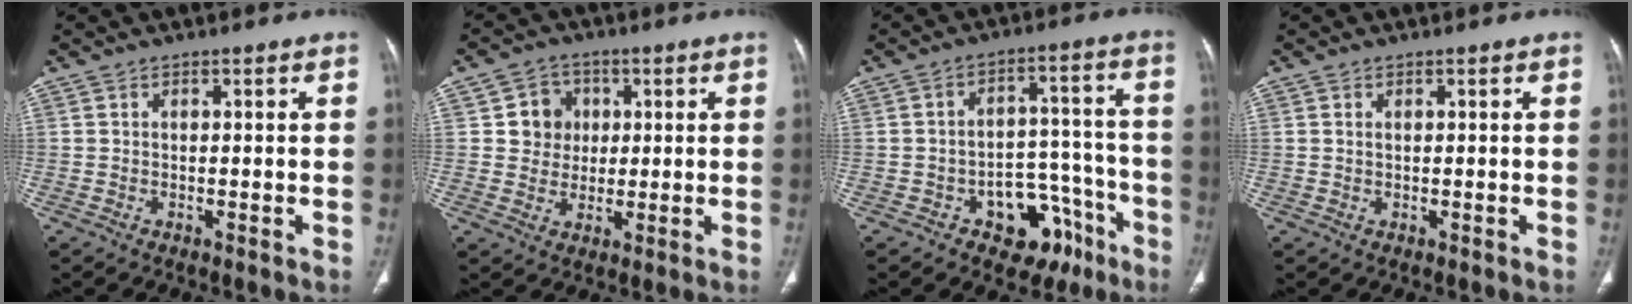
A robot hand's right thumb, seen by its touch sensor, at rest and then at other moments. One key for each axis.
{"total": 6.4, "fx": 1.3, "fy": 6.0, "fz": 1.9, "tx": 0.006, "ty": 0.004, "tz": 0.018}
{"total": 12.3, "fx": -6.8, "fy": 8.2, "fz": 6.1, "tx": -0.032, "ty": 0.072, "tz": -0.089}
{"total": 0.6, "fx": 0.3, "fy": 0.3, "fz": 0.4, "tx": -0.012, "ty": 0.000, "tz": 0.006}